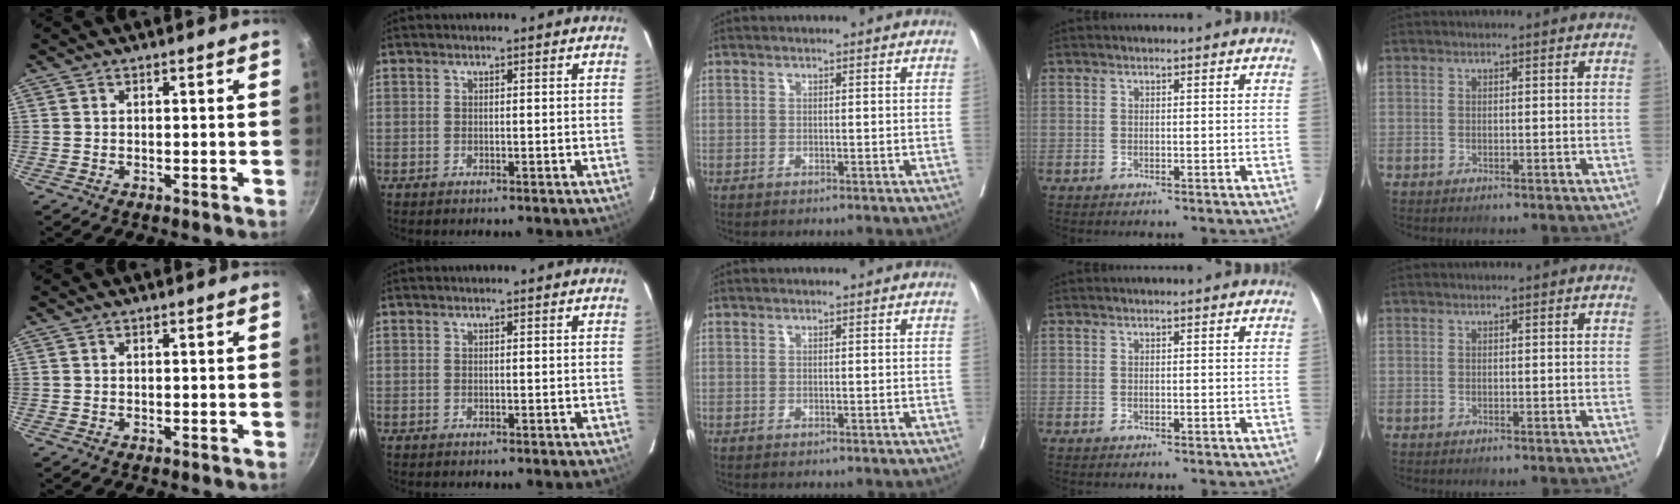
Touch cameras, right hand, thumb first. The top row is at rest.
{}